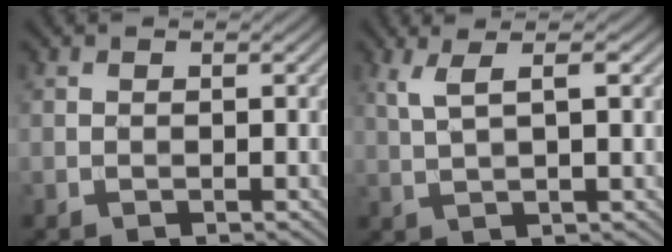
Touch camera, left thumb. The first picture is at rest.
{"total": 4.3, "force": [1.7, 0.8, 3.8], "torque": [-0.075, 0.008, 0.036]}